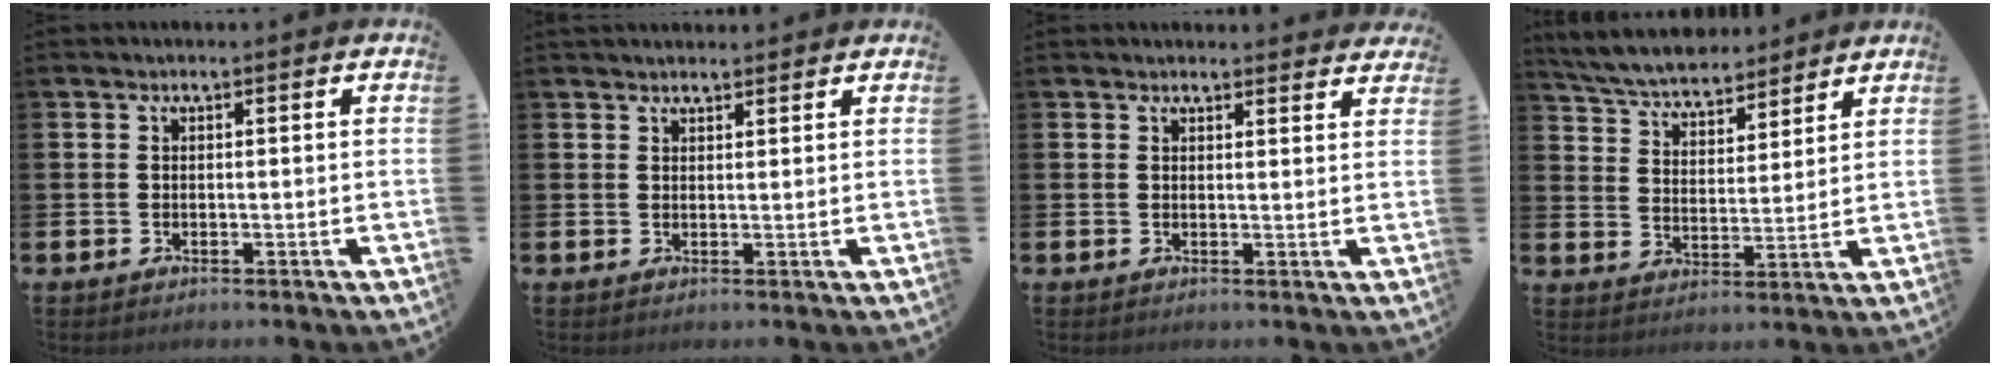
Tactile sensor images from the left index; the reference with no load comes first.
{"total": 1.9, "force": [1.8, 0.5, 0.2], "torque": [0.004, -0.006, 0.032]}
{"total": 2.0, "force": [1.9, 0.3, -0.1], "torque": [0.009, -0.013, 0.033]}
{"total": 6.1, "force": [5.9, 1.4, 0.9], "torque": [-0.049, -0.034, 0.104]}